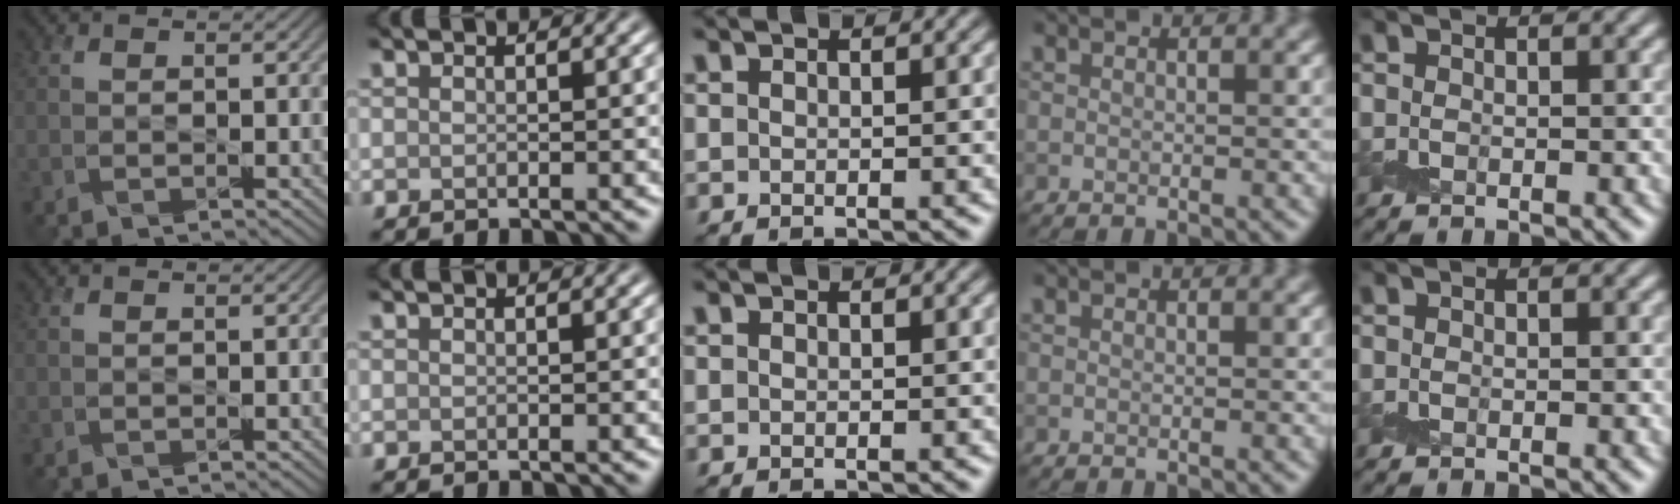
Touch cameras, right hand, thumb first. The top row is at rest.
{}